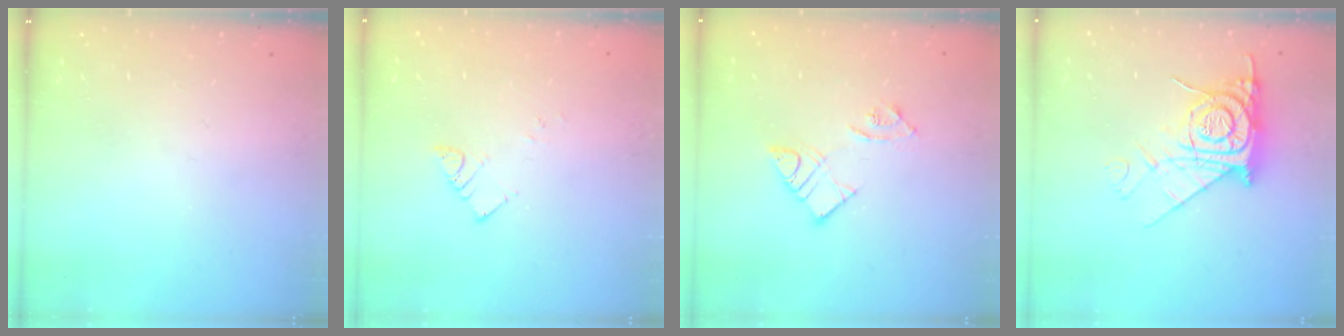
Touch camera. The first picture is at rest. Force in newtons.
{"total": 4.0, "press": 4.0, "slide": 0.1}
{"total": 8.4, "press": 8.4, "slide": 0.6}
{"total": 12.8, "press": 12.7, "slide": 1.2}